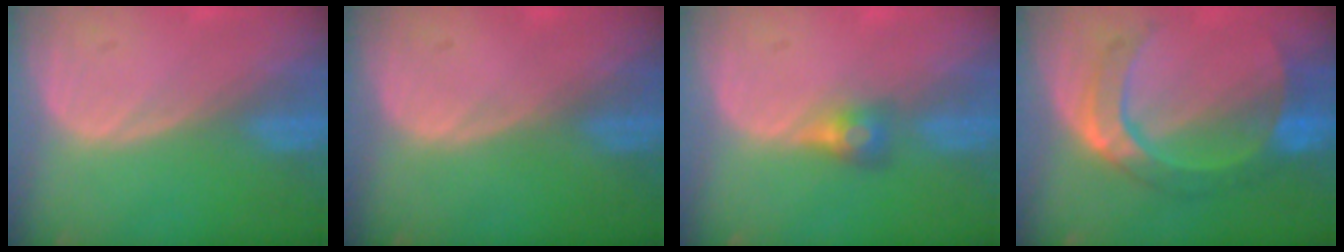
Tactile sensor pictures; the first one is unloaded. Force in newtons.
{"total": 0.0}
{"total": 2.8, "press": 2.6, "slide": 1.0}
{"total": 7.9, "press": 7.9, "slide": 0.3}